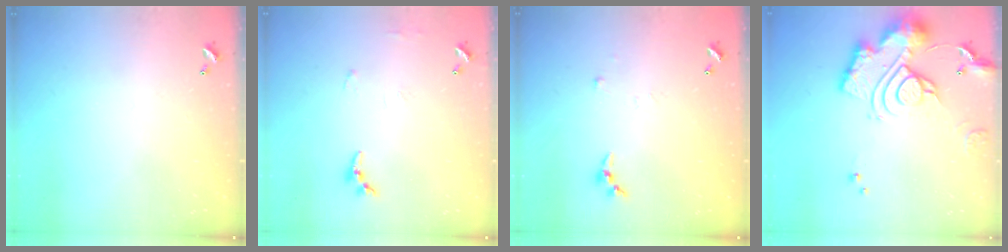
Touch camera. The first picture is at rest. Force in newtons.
{"total": 5.7, "press": 5.7, "slide": 0.2}
{"total": 4.3, "press": 4.3, "slide": 0.5}
{"total": 17.7, "press": 17.6, "slide": 2.1}